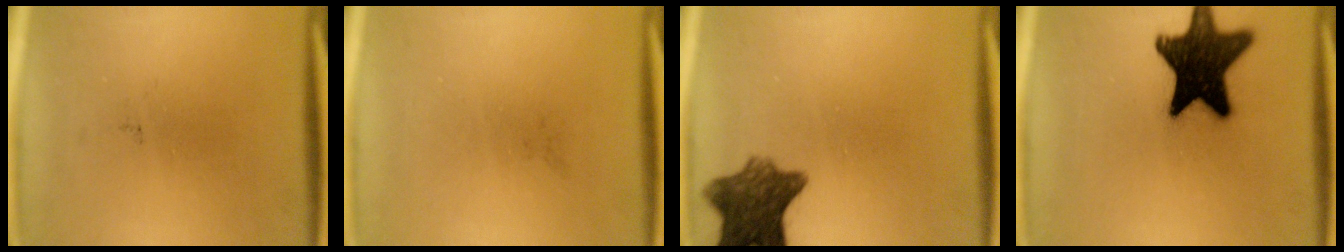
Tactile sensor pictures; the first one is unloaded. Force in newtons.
{"total": 0.0}
{"total": 9.0}
{"total": 18.9}